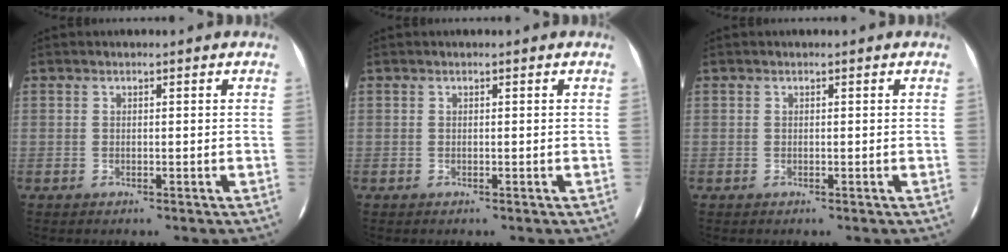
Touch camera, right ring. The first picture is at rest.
{"total": 0.0}
{"total": 0.0}